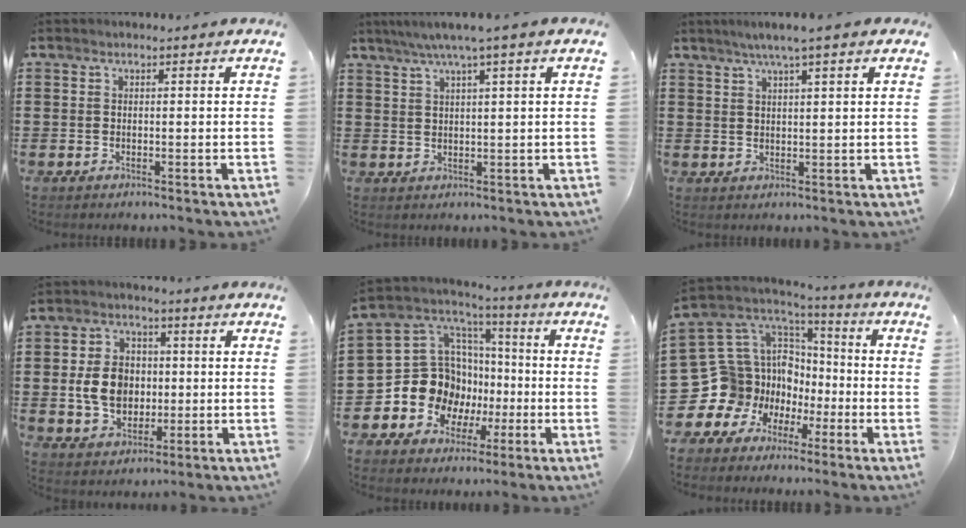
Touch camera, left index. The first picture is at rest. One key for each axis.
{"total": 3.5, "fx": 1.9, "fy": -0.4, "fz": 2.9, "tx": -0.060, "ty": 0.000, "tz": 0.031}
{"total": 3.5, "fx": 2.3, "fy": -0.3, "fz": 2.6, "tx": -0.055, "ty": 0.000, "tz": 0.039}
{"total": 7.9, "fx": -0.2, "fy": 6.2, "fz": 5.0, "tx": -0.118, "ty": 0.010, "tz": -0.010}
{"total": 13.4, "fx": -3.1, "fy": 12.1, "fz": 4.9, "tx": -0.146, "ty": -0.007, "tz": -0.049}
{"total": 13.5, "fx": -3.6, "fy": 12.8, "fz": 2.0, "tx": -0.116, "ty": -0.031, "tz": -0.031}